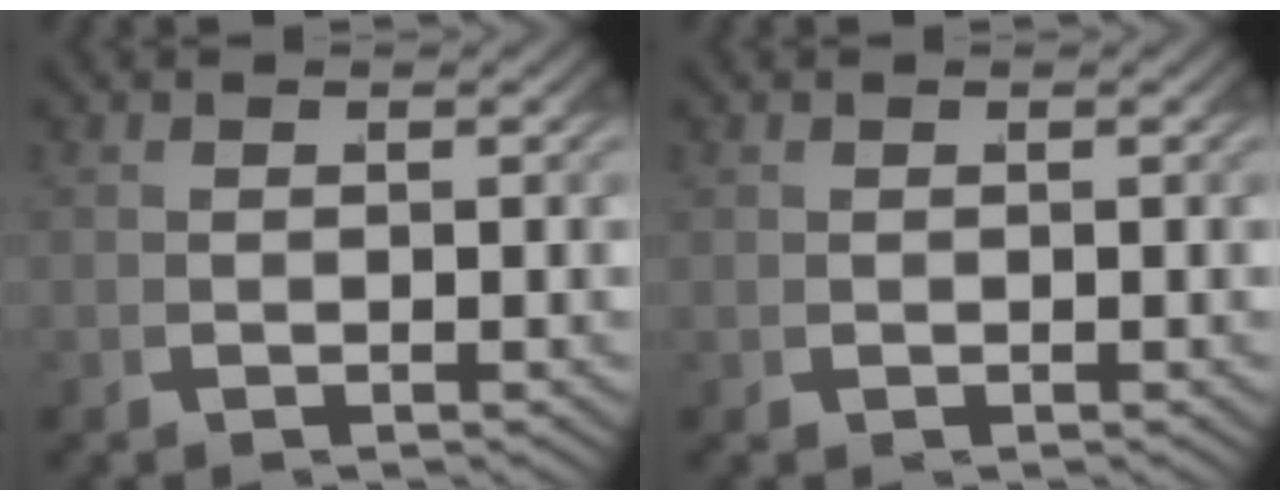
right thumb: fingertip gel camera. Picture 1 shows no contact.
{"total": 0.0}